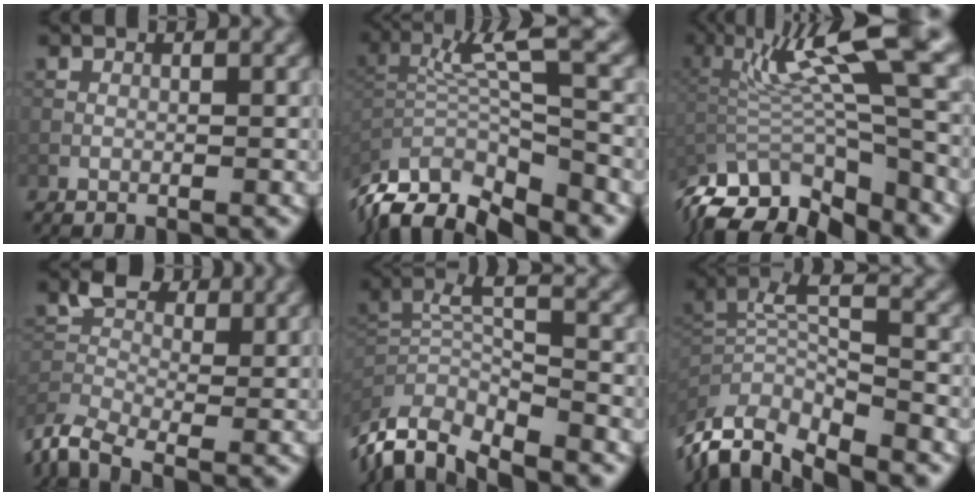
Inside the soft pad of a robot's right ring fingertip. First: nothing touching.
{"total": 9.7, "force": [-3.9, 3.0, 8.4], "torque": [-0.166, 0.009, -0.065]}
{"total": 12.2, "force": [-1.8, 4.3, 11.3], "torque": [-0.203, 0.001, -0.015]}
{"total": 5.2, "force": [-2.7, 2.9, 3.4], "torque": [-0.070, -0.001, -0.071]}
{"total": 9.4, "force": [-6.0, 2.9, 6.7], "torque": [-0.136, 0.005, -0.102]}
{"total": 10.0, "force": [-5.5, 3.2, 7.7], "torque": [-0.159, 0.004, -0.087]}